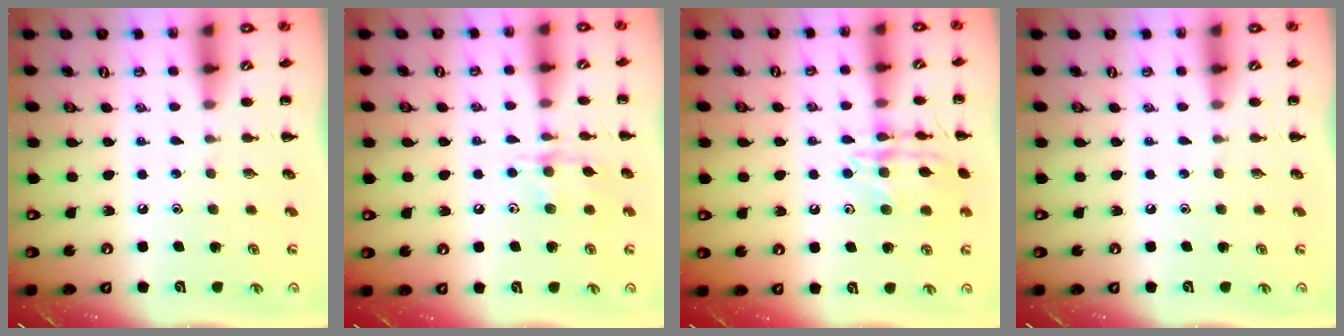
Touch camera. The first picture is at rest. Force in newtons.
{"total": 9.0, "press": 9.0, "slide": 0.6}
{"total": 14.0, "press": 13.9, "slide": 0.7}
{"total": 0.0}